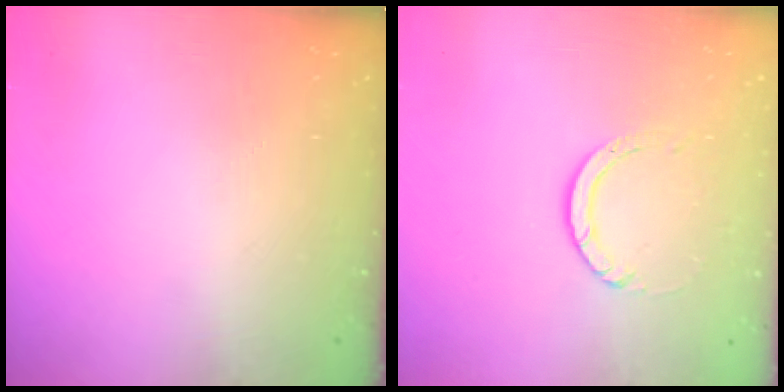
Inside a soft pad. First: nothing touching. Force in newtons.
{"total": 3.2, "press": 3.2, "slide": 0.3}